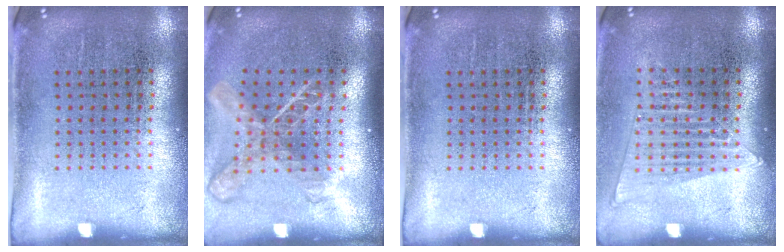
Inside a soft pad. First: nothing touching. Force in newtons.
{"total": 2.0, "press": 1.4, "slide": 1.3}
{"total": 0.0}
{"total": 1.4, "press": 1.2, "slide": 0.5}